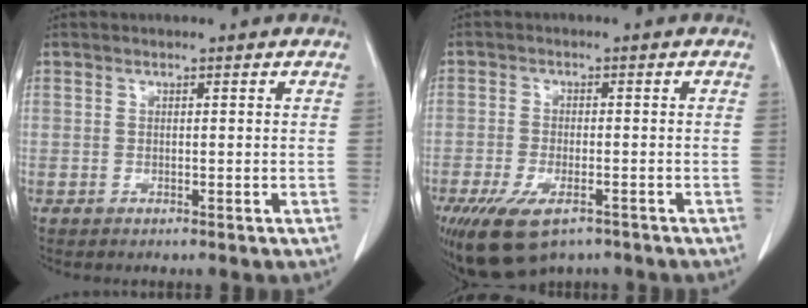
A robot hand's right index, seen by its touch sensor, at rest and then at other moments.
{"total": 9.9, "force": [-6.4, 4.1, 6.3], "torque": [-0.118, -0.016, -0.102]}